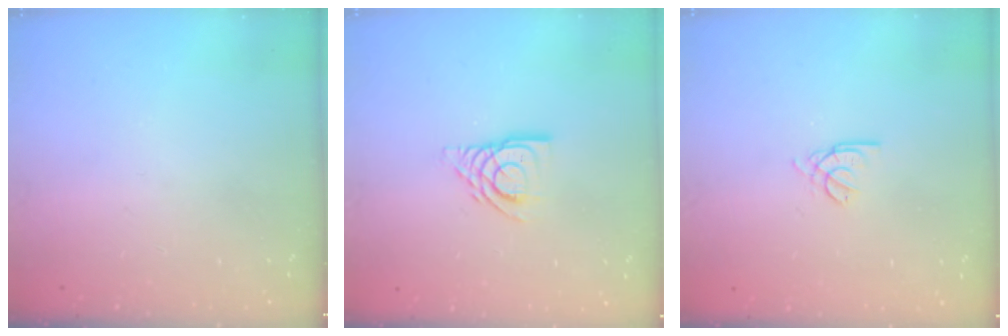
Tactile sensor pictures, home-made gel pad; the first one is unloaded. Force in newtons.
{"total": 9.4, "press": 9.4, "slide": 1.1}
{"total": 2.2, "press": 2.1, "slide": 0.6}